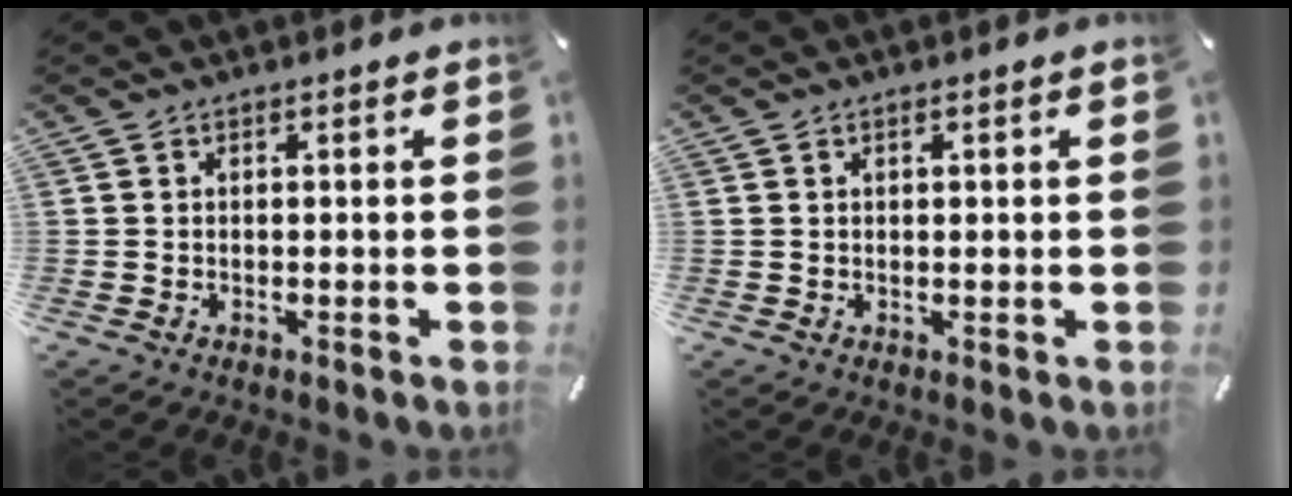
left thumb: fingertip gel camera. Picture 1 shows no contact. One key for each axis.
{"total": 0.9, "fx": 0.3, "fy": 0.1, "fz": 0.8, "tx": -0.015, "ty": -0.001, "tz": 0.005}